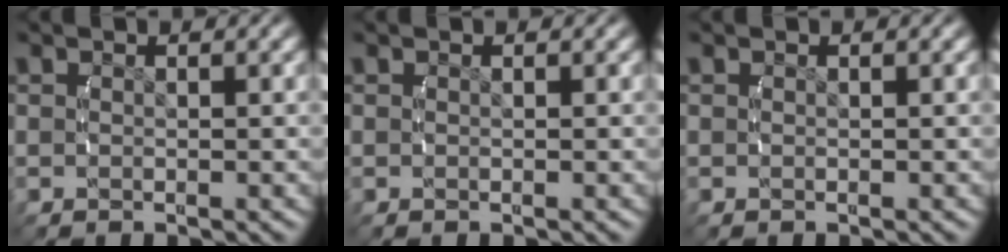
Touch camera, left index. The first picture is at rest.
{"total": 0.0}
{"total": 0.0}